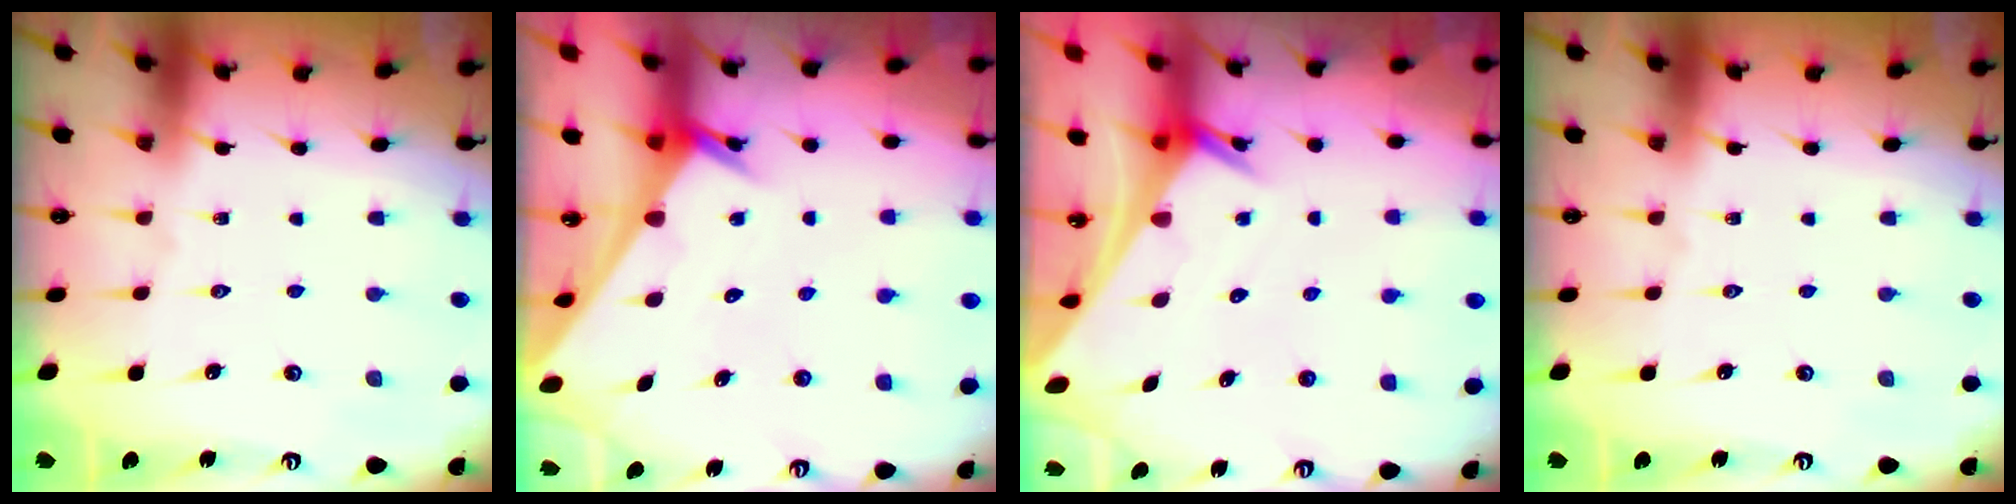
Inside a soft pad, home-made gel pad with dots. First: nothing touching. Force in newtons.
{"total": 2.2, "press": 2.2, "slide": 0.1}
{"total": 2.4, "press": 2.4, "slide": 0.2}
{"total": 0.0}